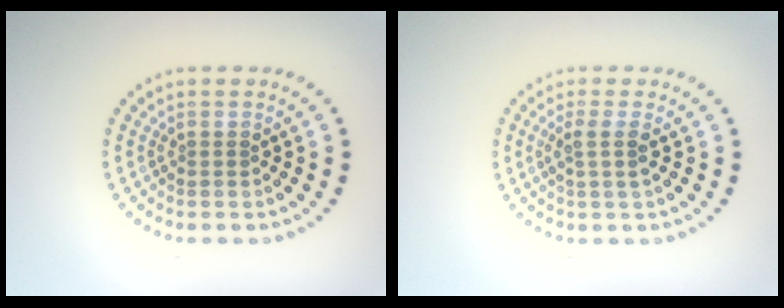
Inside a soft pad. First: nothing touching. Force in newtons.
{"total": 1.9, "press": 1.5, "slide": 1.2}